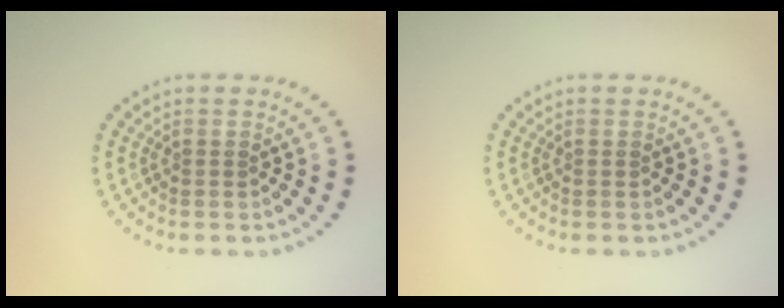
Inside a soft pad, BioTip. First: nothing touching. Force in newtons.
{"total": 0.0}